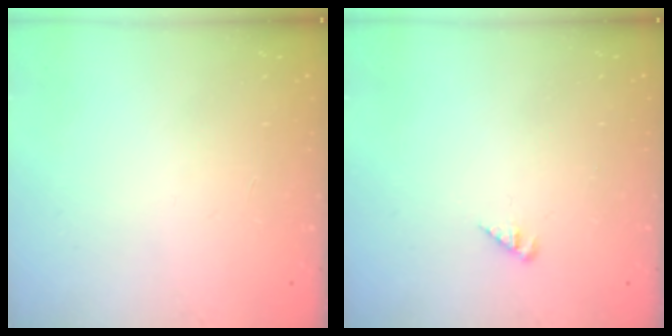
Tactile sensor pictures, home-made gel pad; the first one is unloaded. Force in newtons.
{"total": 3.0, "press": 2.9, "slide": 0.3}